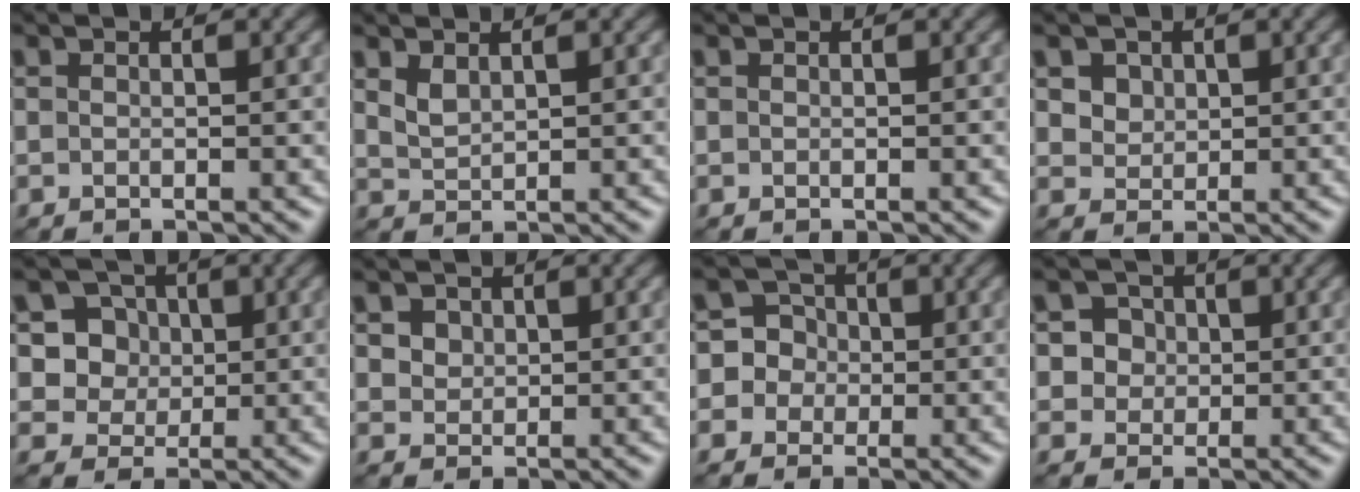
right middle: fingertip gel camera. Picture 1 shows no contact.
{"total": 1.6, "force": [1.2, 0.6, 0.8], "torque": [-0.021, -0.001, 0.029]}
{"total": 0.0}
{"total": 3.5, "force": [1.9, 2.5, 1.5], "torque": [-0.049, 0.001, 0.041]}
{"total": 6.5, "force": [2.1, 5.7, 2.4], "torque": [-0.039, 0.011, 0.030]}
{"total": 2.9, "force": [1.5, 2.1, 1.3], "torque": [-0.039, 0.004, 0.032]}
{"total": 6.3, "force": [-0.4, 6.2, 0.8], "torque": [-0.003, 0.024, -0.025]}
{"total": 3.7, "force": [1.2, 3.3, 1.2], "torque": [-0.011, 0.011, 0.017]}